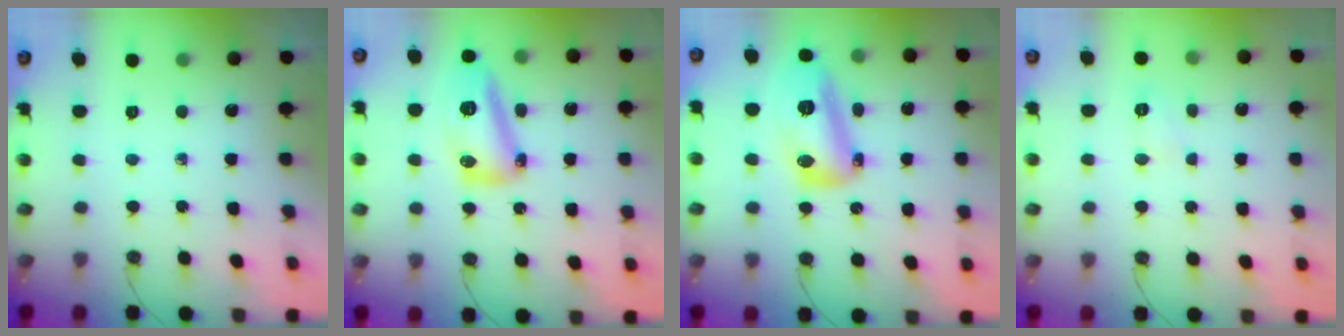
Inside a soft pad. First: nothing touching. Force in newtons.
{"total": 16.4, "press": 14.7, "slide": 7.2}
{"total": 15.0, "press": 15.0, "slide": 1.3}
{"total": 5.5, "press": 5.5, "slide": 0.7}